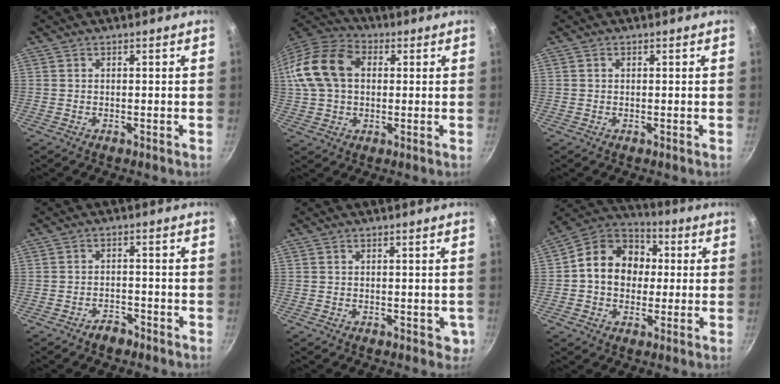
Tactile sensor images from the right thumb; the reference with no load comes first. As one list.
[{"total": 16.5, "force": [2.7, 11.7, 11.2], "torque": [-0.208, 0.029, 0.036]}, {"total": 0.6, "force": [0.2, 0.5, 0.3], "torque": [-0.004, 0.004, 0.002]}, {"total": 3.0, "force": [-2.4, 1.6, 1.0], "torque": [-0.007, 0.028, -0.033]}, {"total": 2.7, "force": [-0.2, 2.0, 1.8], "torque": [-0.011, 0.000, -0.001]}, {"total": 14.2, "force": [1.2, 11.5, 8.2], "torque": [-0.094, 0.028, -0.001]}]